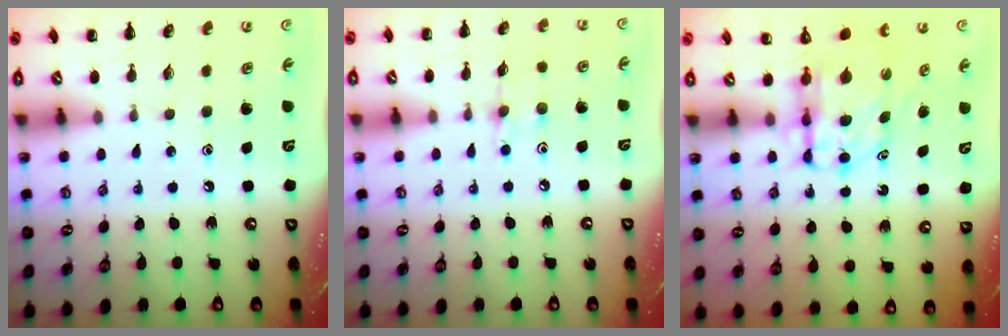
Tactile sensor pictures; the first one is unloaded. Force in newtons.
{"total": 5.1, "press": 5.0, "slide": 1.0}
{"total": 6.7, "press": 6.6, "slide": 0.9}